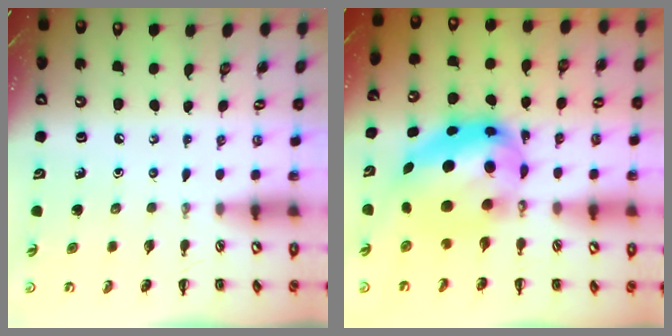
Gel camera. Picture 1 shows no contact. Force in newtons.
{"total": 12.8, "press": 12.4, "slide": 3.1}